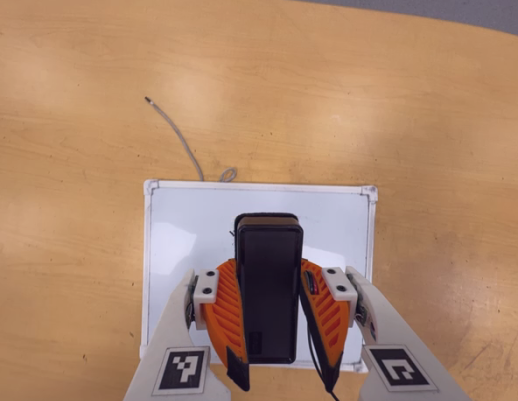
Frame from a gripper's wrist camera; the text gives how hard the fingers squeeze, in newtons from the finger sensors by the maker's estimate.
{"total": 6.4, "left": 5.3, "right": 7.4}